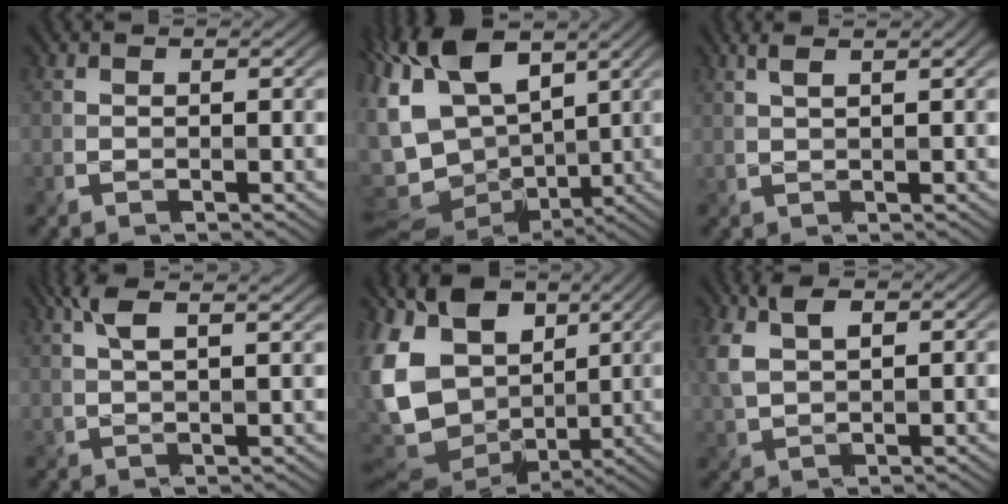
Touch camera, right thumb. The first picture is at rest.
{"total": 14.2, "force": [3.0, 9.0, 10.5], "torque": [-0.243, -0.007, 0.068]}
{"total": 3.1, "force": [1.6, 0.3, 2.6], "torque": [-0.051, 0.012, 0.032]}
{"total": 5.3, "force": [2.9, 1.1, 4.3], "torque": [-0.094, 0.014, 0.057]}
{"total": 17.6, "force": [1.7, 13.1, 11.6], "torque": [-0.295, -0.003, 0.060]}
{"total": 5.7, "force": [1.9, 3.2, 4.4], "torque": [-0.107, 0.007, 0.035]}